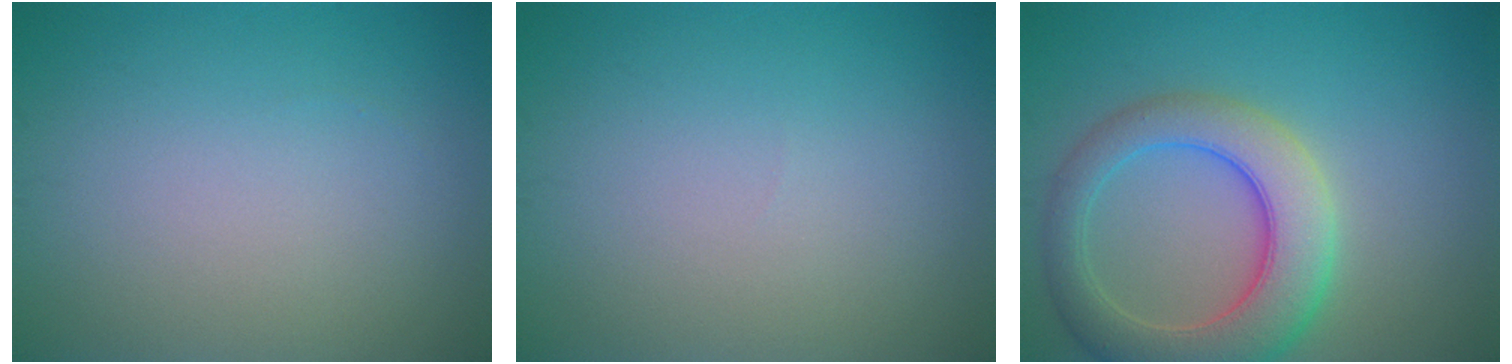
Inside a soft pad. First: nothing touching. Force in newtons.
{"total": 0.0}
{"total": 7.2, "press": 7.2, "slide": 0.5}